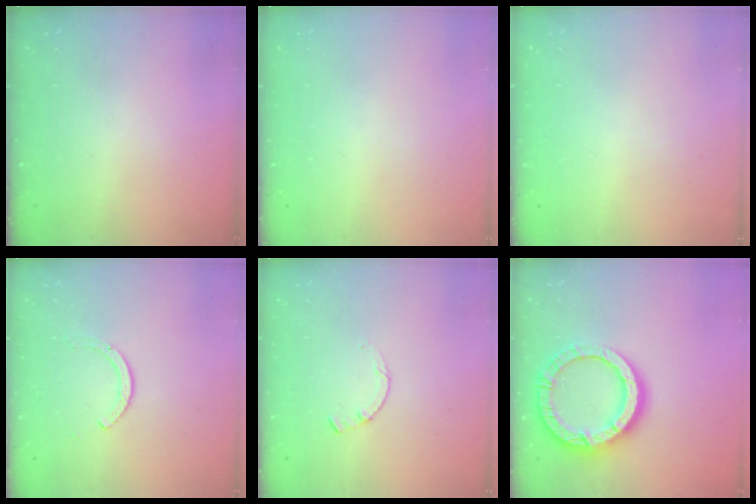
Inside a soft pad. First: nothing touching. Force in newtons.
{"total": 0.0}
{"total": 2.5, "press": 2.5, "slide": 0.2}
{"total": 2.0, "press": 1.9, "slide": 0.3}
{"total": 0.7, "press": 0.6, "slide": 0.2}
{"total": 19.2, "press": 19.1, "slide": 1.9}